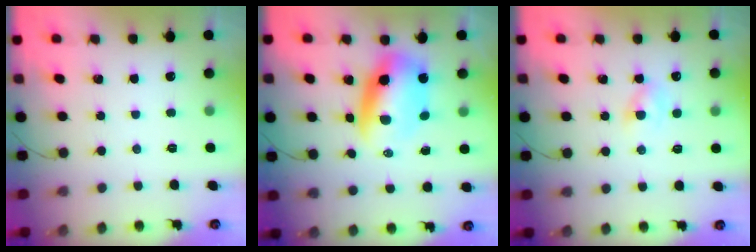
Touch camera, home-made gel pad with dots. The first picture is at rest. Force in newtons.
{"total": 10.8, "press": 10.4, "slide": 2.7}
{"total": 2.2, "press": 2.0, "slide": 1.1}